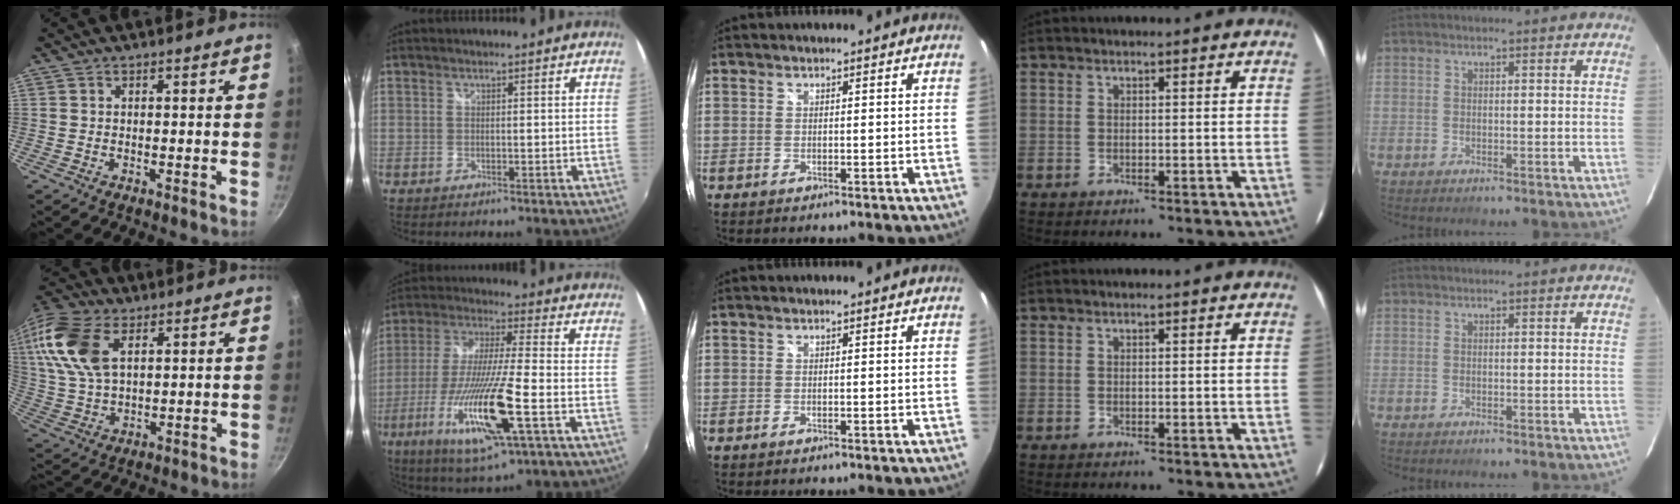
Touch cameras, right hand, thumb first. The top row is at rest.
{"thumb": {"total": 17.0, "force": [6.4, 10.1, 12.1], "torque": [-0.250, -0.001, 0.120]}, "index": {"total": 19.8, "force": [-7.3, 2.6, 18.2], "torque": [-0.364, -0.043, -0.133]}}